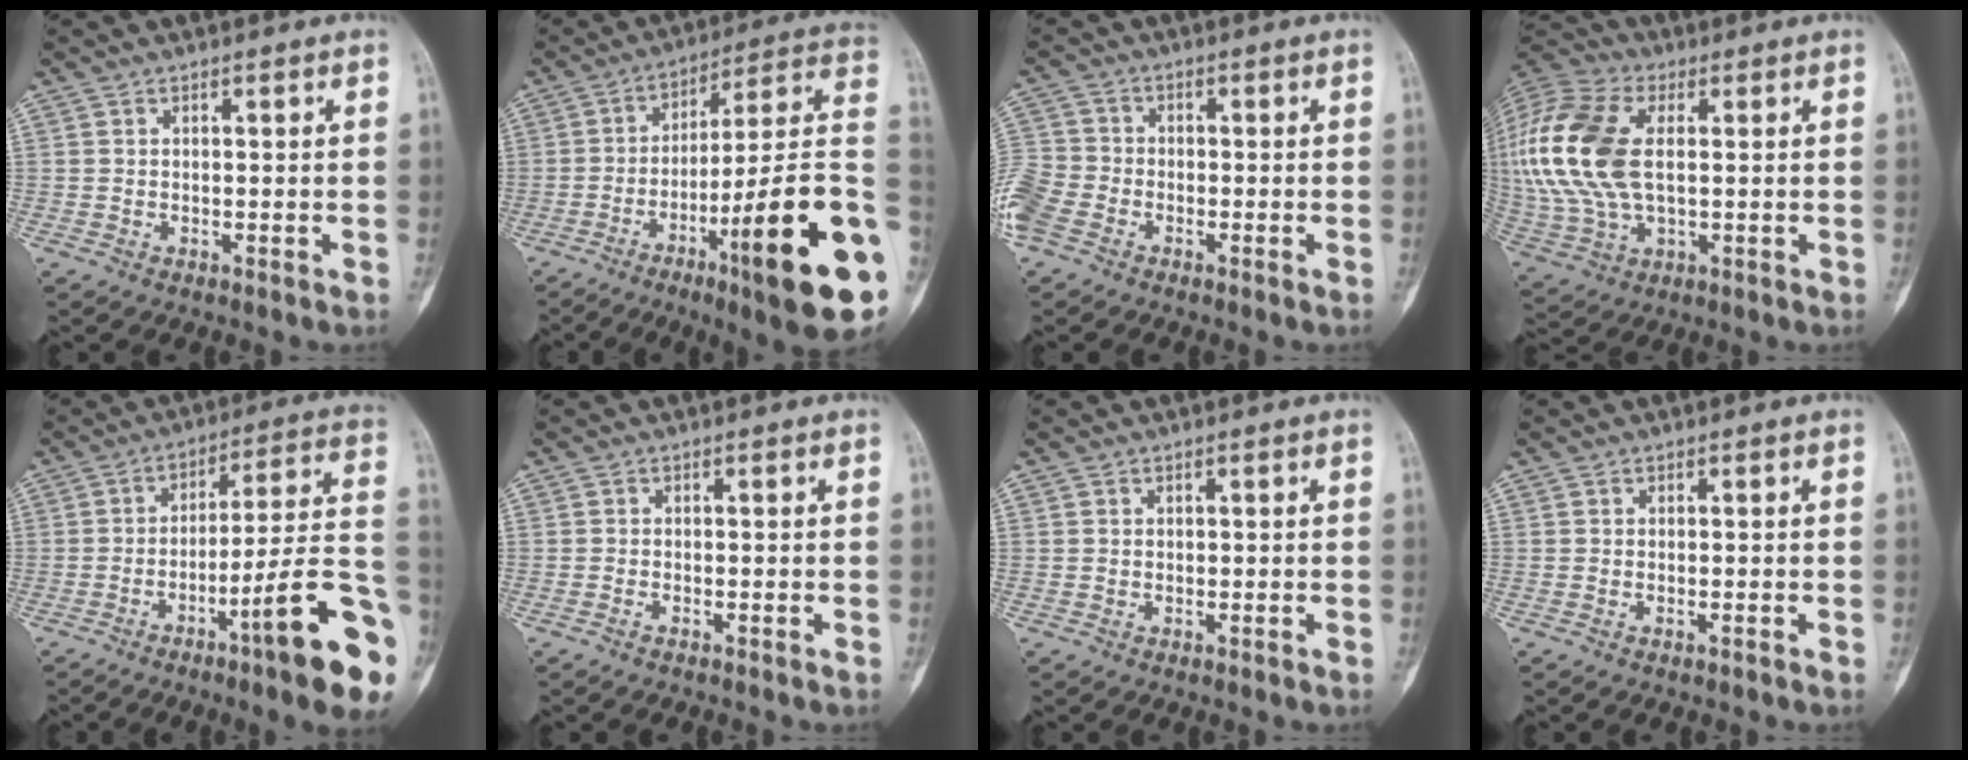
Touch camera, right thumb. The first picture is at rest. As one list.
[{"total": 25.3, "force": [-7.3, 3.1, 24.1], "torque": [-0.308, 0.021, -0.108]}, {"total": 8.3, "force": [-4.5, 5.6, 4.1], "torque": [-0.107, 0.008, -0.098]}, {"total": 20.8, "force": [2.5, 12.0, 16.8], "torque": [-0.392, 0.003, 0.043]}, {"total": 19.4, "force": [-8.2, 2.1, 17.5], "torque": [-0.217, 0.046, -0.120]}, {"total": 0.7, "force": [-0.6, 0.2, 0.3], "torque": [-0.012, 0.003, -0.010]}, {"total": 0.0}, {"total": 0.6, "force": [-0.4, 0.1, 0.4], "torque": [-0.013, 0.002, -0.004]}]